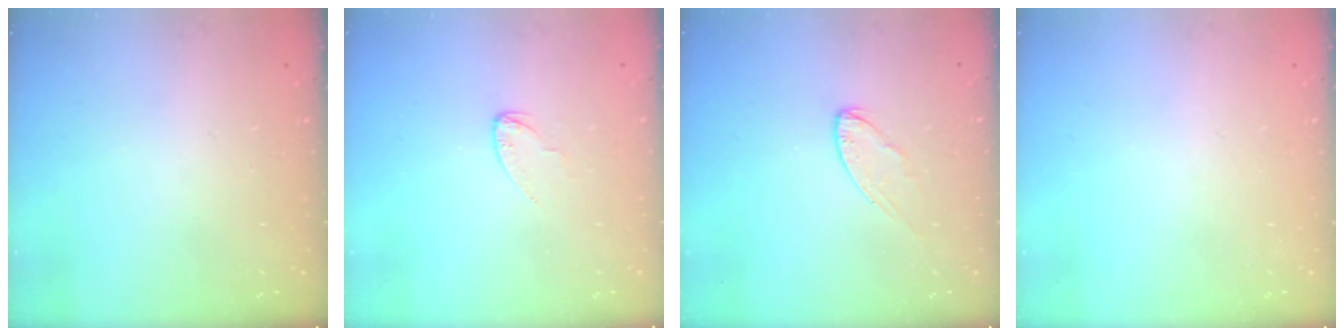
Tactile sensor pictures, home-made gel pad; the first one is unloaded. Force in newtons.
{"total": 2.1, "press": 2.1, "slide": 0.2}
{"total": 6.1, "press": 6.0, "slide": 0.6}
{"total": 0.0}